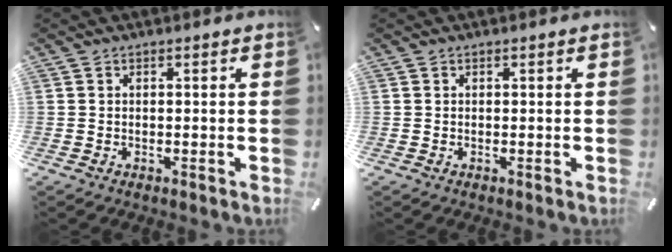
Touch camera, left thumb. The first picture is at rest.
{"total": 0.0}